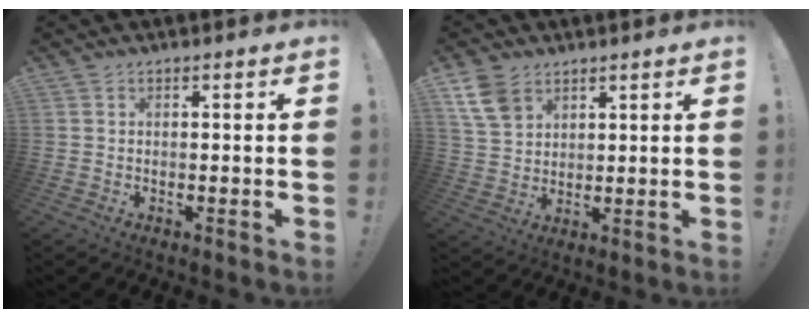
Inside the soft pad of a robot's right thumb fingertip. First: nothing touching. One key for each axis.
{"total": 9.1, "fx": 5.5, "fy": 6.1, "fz": 4.1, "tx": -0.079, "ty": -0.025, "tz": 0.110}